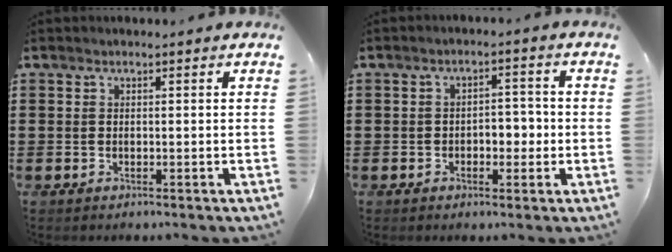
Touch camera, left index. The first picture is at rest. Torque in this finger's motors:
{"motor_torque": [0.09, 0.09, 0.07, 0.05]}